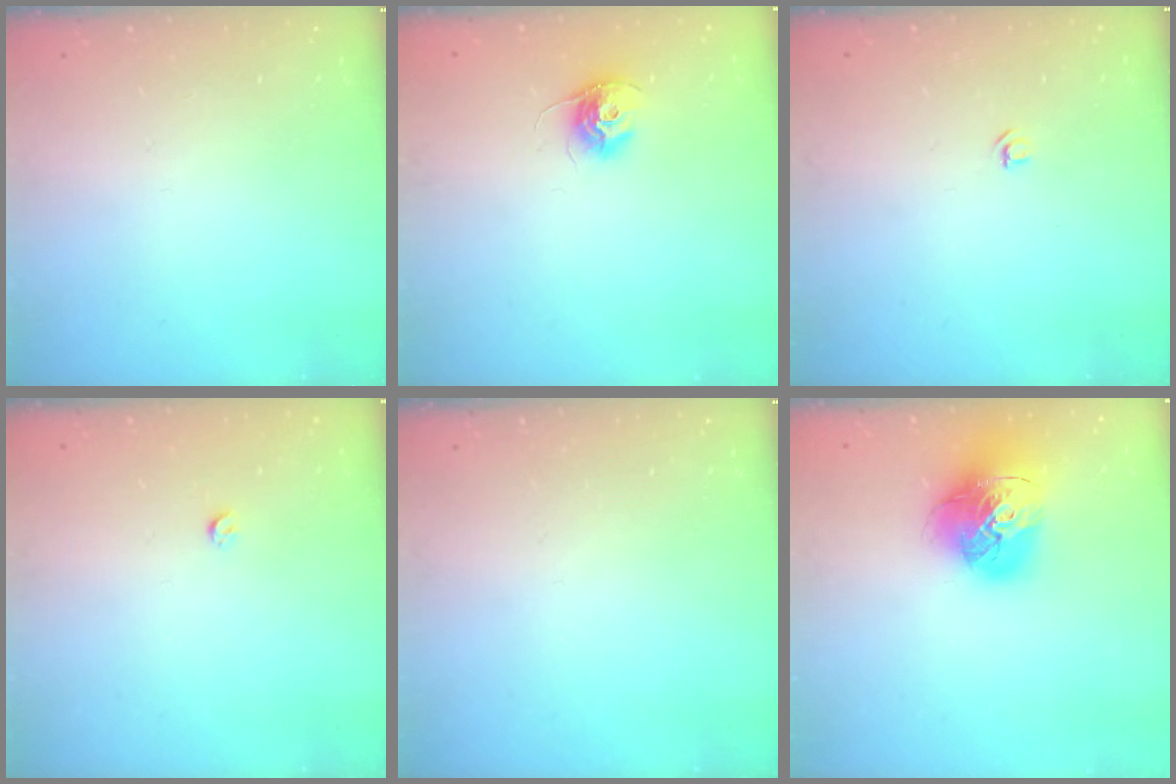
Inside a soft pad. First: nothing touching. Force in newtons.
{"total": 10.3, "press": 10.3, "slide": 0.5}
{"total": 3.2, "press": 3.2, "slide": 0.3}
{"total": 2.8, "press": 2.8, "slide": 0.5}
{"total": 0.0}
{"total": 19.2, "press": 19.1, "slide": 2.2}